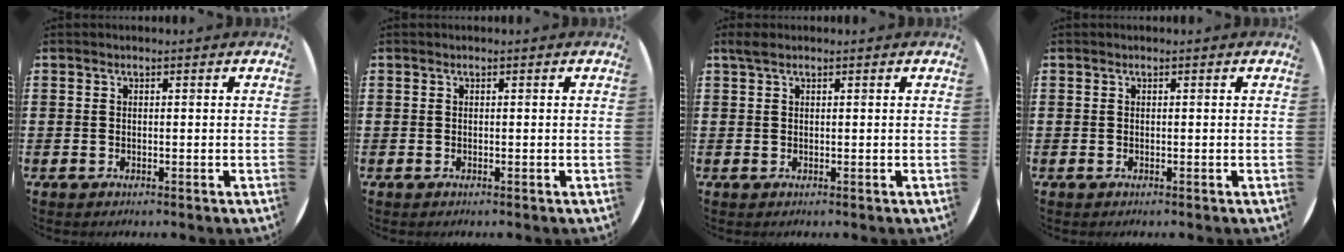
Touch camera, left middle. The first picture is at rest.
{"total": 0.0}
{"total": 1.0, "force": [0.8, 0.3, 0.5], "torque": [-0.010, 0.004, 0.014]}
{"total": 0.0}